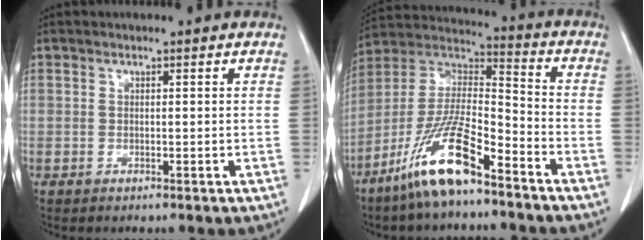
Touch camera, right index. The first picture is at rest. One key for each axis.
{"total": 14.5, "fx": -9.6, "fy": 2.4, "fz": 10.7, "tx": -0.220, "ty": -0.006, "tz": -0.181}